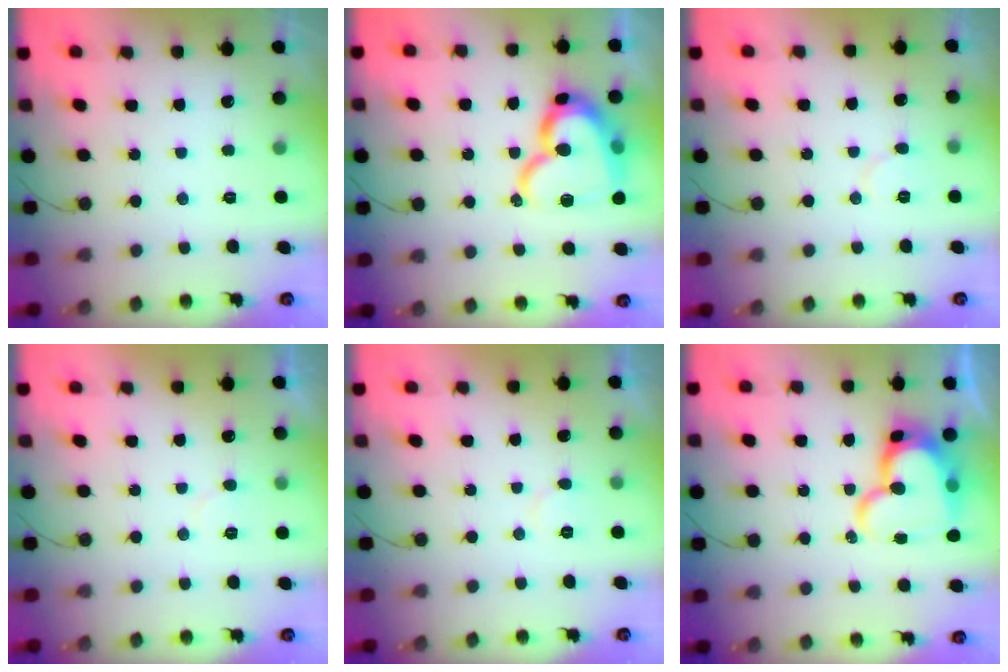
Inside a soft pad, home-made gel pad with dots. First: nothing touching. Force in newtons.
{"total": 19.7, "press": 19.6, "slide": 1.8}
{"total": 4.3, "press": 4.3, "slide": 0.4}
{"total": 4.7, "press": 4.7, "slide": 0.3}
{"total": 3.5, "press": 3.5, "slide": 0.4}
{"total": 18.8, "press": 18.7, "slide": 1.5}